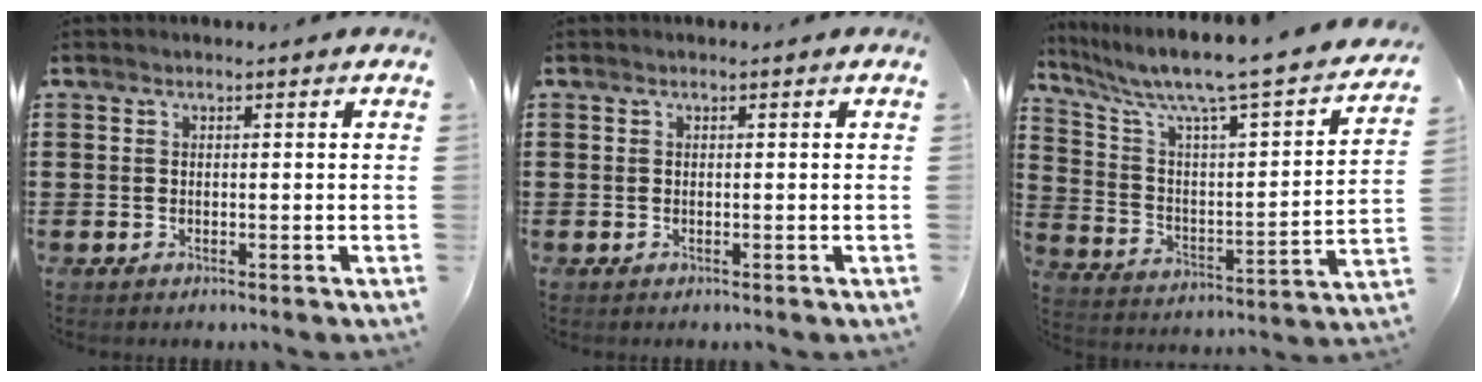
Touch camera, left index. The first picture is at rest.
{"total": 0.0}
{"total": 7.4, "force": [5.9, 0.5, 4.5], "torque": [-0.115, -0.054, 0.088]}